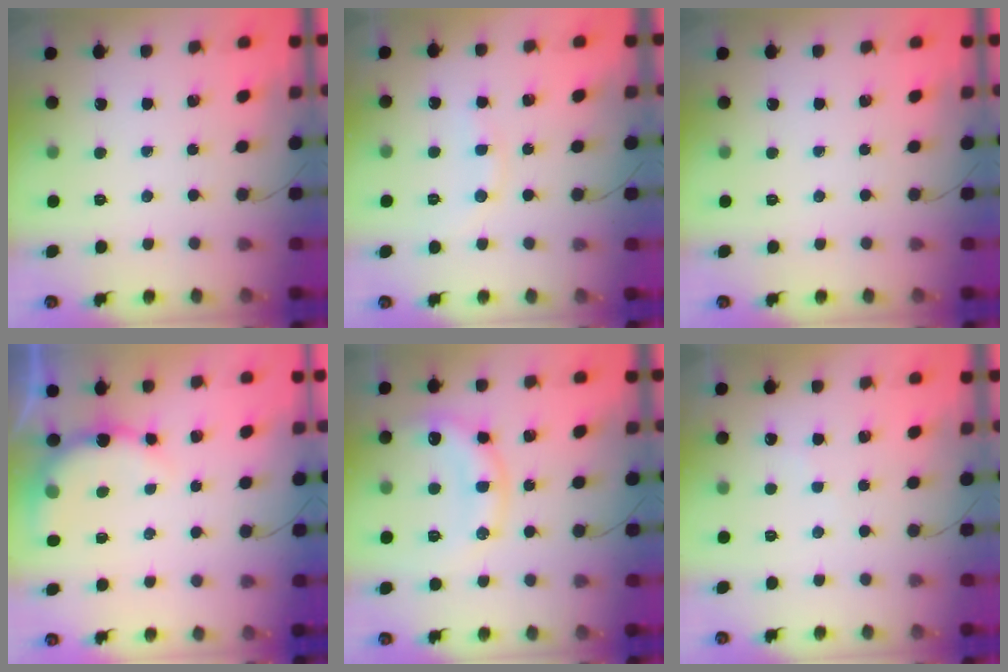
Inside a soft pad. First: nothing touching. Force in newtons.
{"total": 7.6, "press": 7.6, "slide": 0.9}
{"total": 0.0}
{"total": 8.2, "press": 8.2, "slide": 0.4}
{"total": 13.2, "press": 13.2, "slide": 0.8}
{"total": 5.2, "press": 5.1, "slide": 0.9}